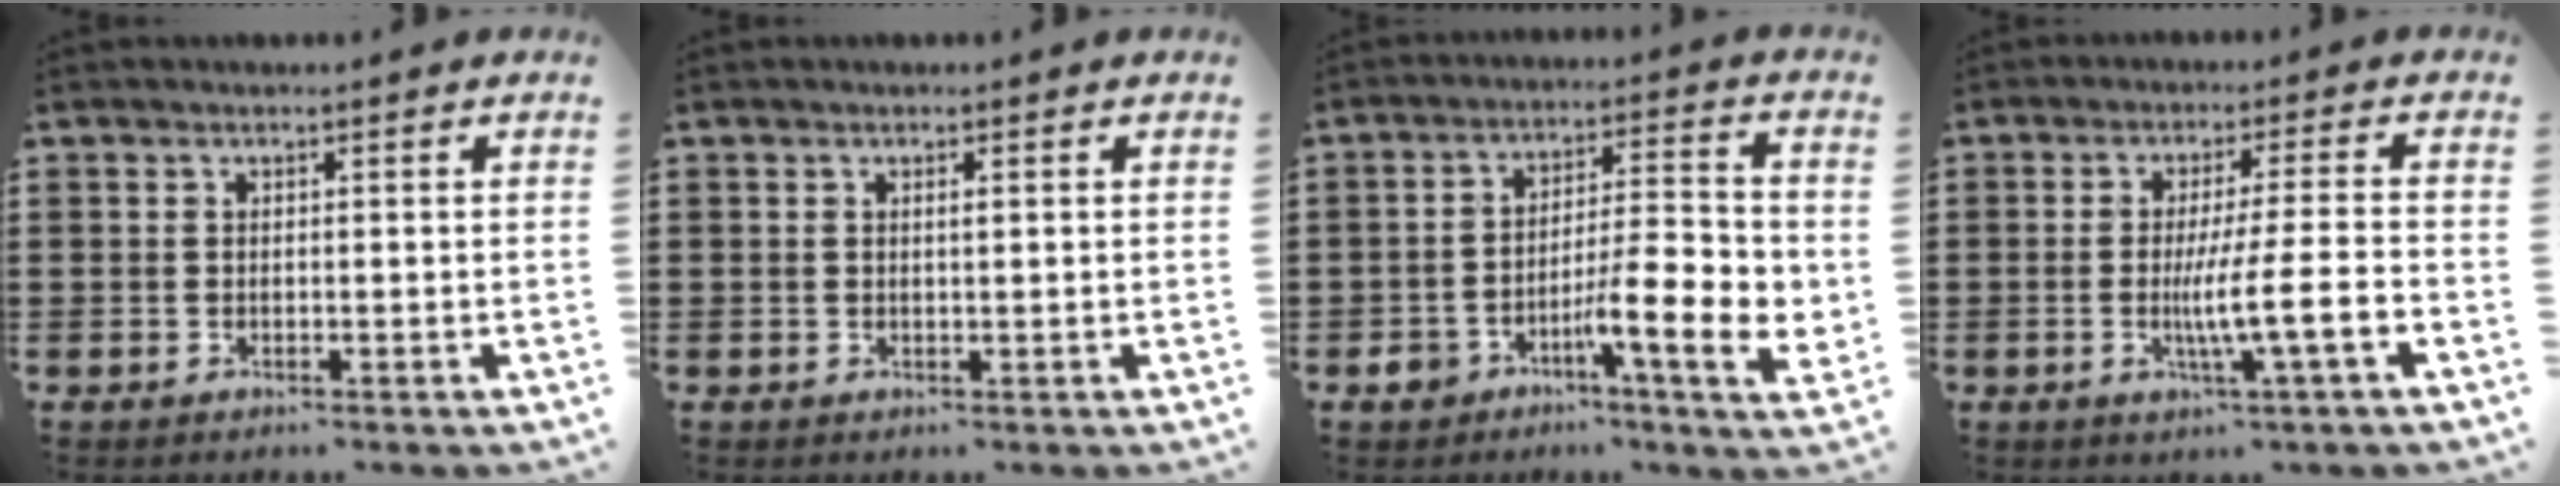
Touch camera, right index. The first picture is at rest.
{"total": 0.7, "force": [0.2, 0.1, 0.6], "torque": [-0.013, 0.001, 0.004]}
{"total": 10.4, "force": [-3.7, 3.1, 9.2], "torque": [-0.155, -0.001, -0.066]}
{"total": 7.9, "force": [-2.2, -0.1, 7.5], "torque": [-0.131, -0.014, -0.040]}